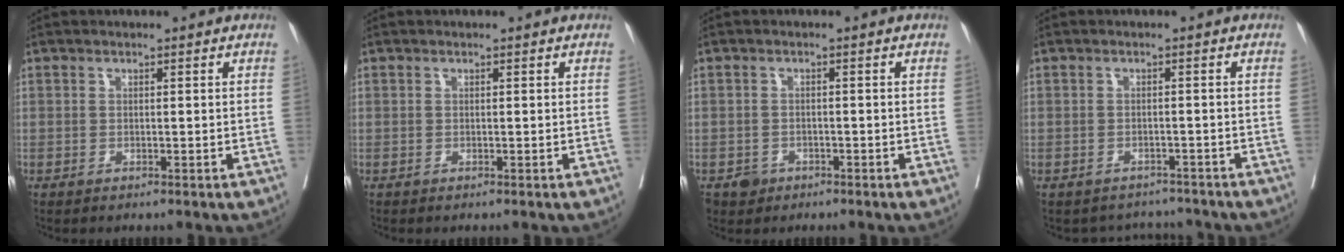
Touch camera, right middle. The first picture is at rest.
{"total": 0.0}
{"total": 2.1, "force": [-1.2, 1.7, 0.2], "torque": [-0.001, 0.008, -0.017]}
{"total": 4.3, "force": [-4.0, 1.3, -0.8], "torque": [0.013, 0.015, -0.052]}